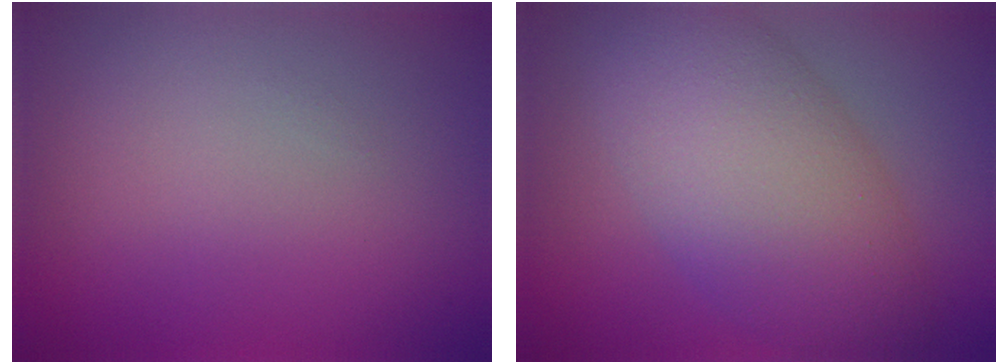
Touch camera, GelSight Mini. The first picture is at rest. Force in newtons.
{"total": 8.9, "press": 8.9, "slide": 0.3}